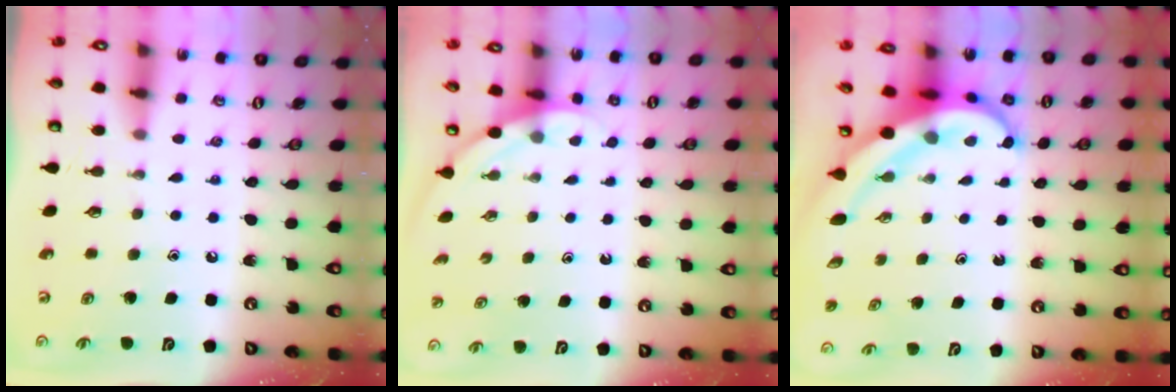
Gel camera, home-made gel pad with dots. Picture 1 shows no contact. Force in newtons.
{"total": 2.2, "press": 2.2, "slide": 0.0}
{"total": 8.6, "press": 8.4, "slide": 1.8}